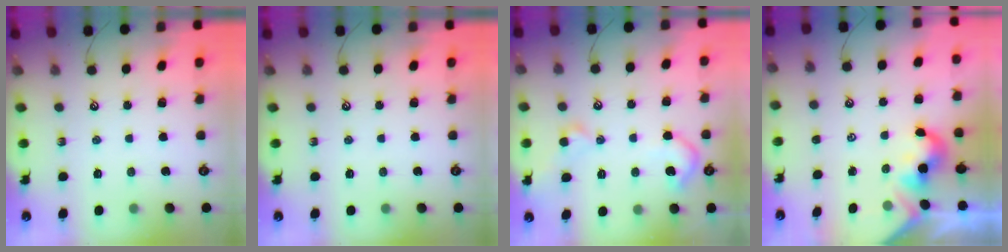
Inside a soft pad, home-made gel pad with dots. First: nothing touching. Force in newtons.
{"total": 0.0}
{"total": 4.7, "press": 4.7, "slide": 0.8}
{"total": 2.0, "press": 1.9, "slide": 0.5}